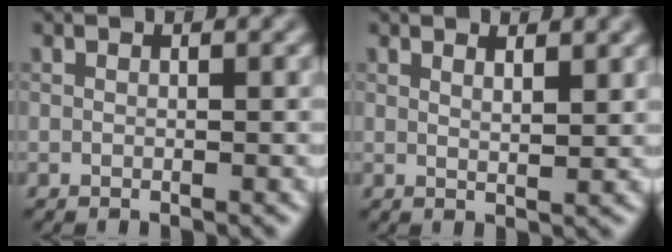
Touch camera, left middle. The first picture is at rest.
{"total": 2.1, "force": [1.5, 0.6, 1.3], "torque": [-0.014, 0.004, 0.012]}